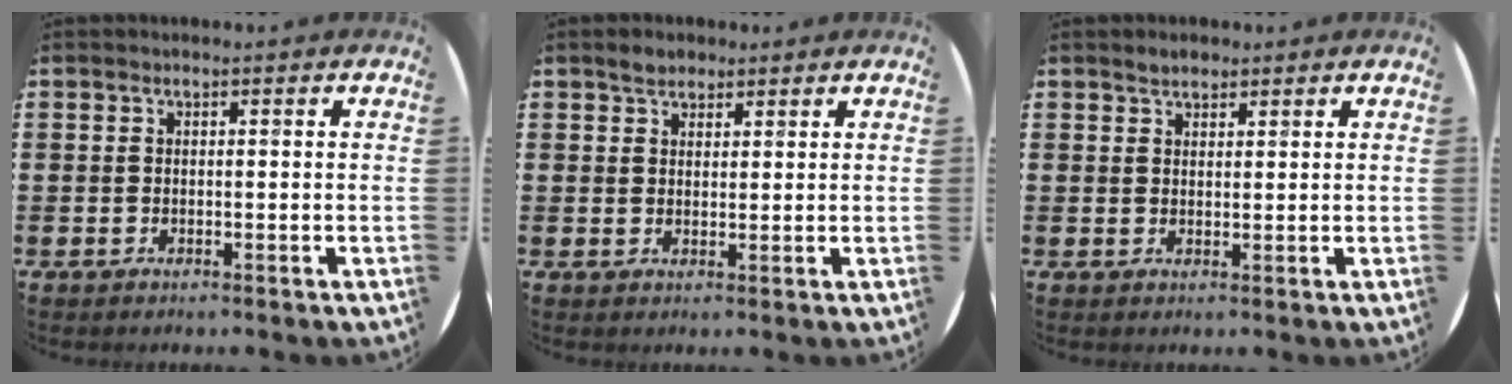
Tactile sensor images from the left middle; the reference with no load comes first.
{"total": 2.2, "force": [1.9, 1.0, 0.4], "torque": [-0.003, 0.001, 0.035]}
{"total": 1.8, "force": [1.6, 0.7, 0.2], "torque": [0.001, 0.001, 0.030]}